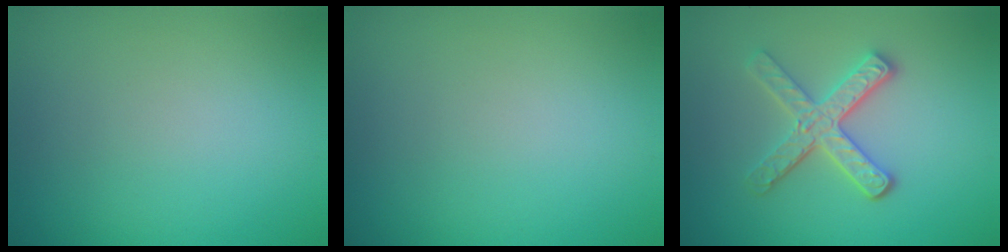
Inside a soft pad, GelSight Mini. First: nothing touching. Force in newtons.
{"total": 0.0}
{"total": 3.6, "press": 3.1, "slide": 1.8}